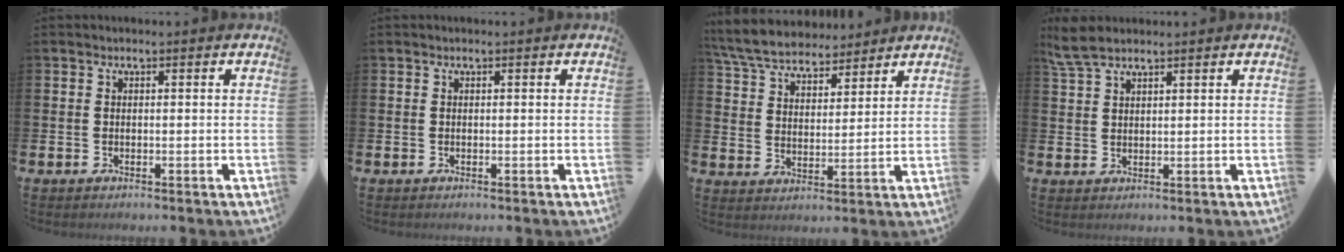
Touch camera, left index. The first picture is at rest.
{"total": 0.0}
{"total": 7.1, "force": [6.6, 1.9, 1.4], "torque": [-0.063, -0.030, 0.122]}
{"total": 4.7, "force": [3.8, 1.4, 2.3], "torque": [-0.055, -0.004, 0.071]}